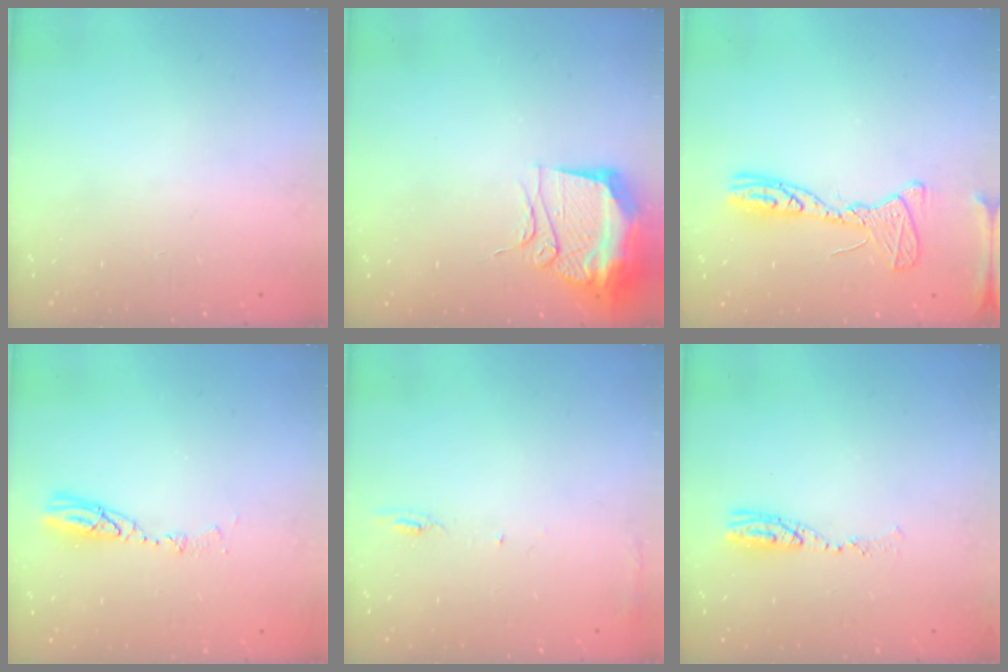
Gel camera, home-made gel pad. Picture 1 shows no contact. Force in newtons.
{"total": 12.1, "press": 12.0, "slide": 1.6}
{"total": 13.2, "press": 13.2, "slide": 1.3}
{"total": 5.3, "press": 5.2, "slide": 0.4}
{"total": 4.9, "press": 4.8, "slide": 0.7}
{"total": 7.4, "press": 7.3, "slide": 1.5}